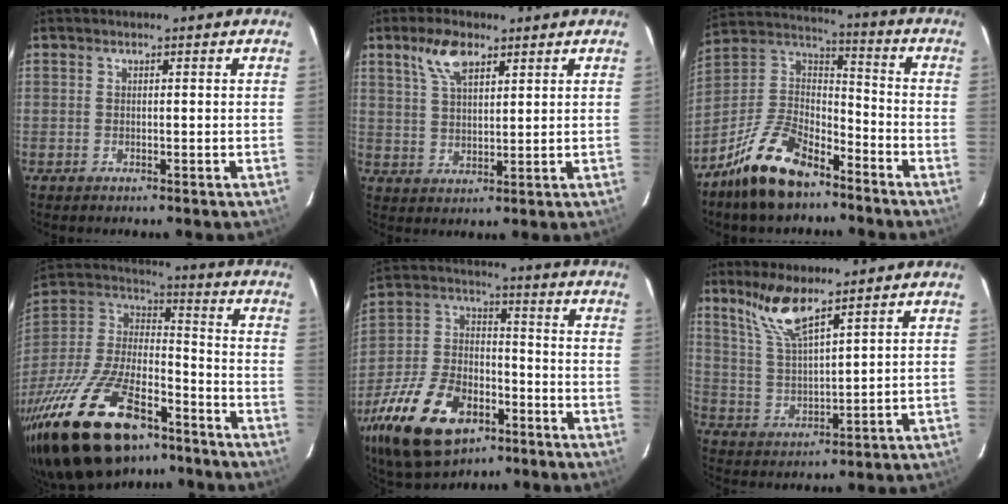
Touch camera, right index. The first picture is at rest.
{"total": 6.6, "force": [4.0, 3.0, 4.4], "torque": [-0.087, 0.013, 0.078]}
{"total": 17.2, "force": [-12.1, 7.5, 9.7], "torque": [-0.211, 0.015, -0.224]}
{"total": 32.0, "force": [-21.5, 13.7, 19.4], "torque": [-0.402, -0.025, -0.348]}
{"total": 22.6, "force": [-12.4, 12.4, 14.3], "torque": [-0.313, -0.008, -0.210]}
{"total": 8.7, "force": [6.4, 1.4, 5.6], "torque": [-0.114, 0.003, 0.138]}